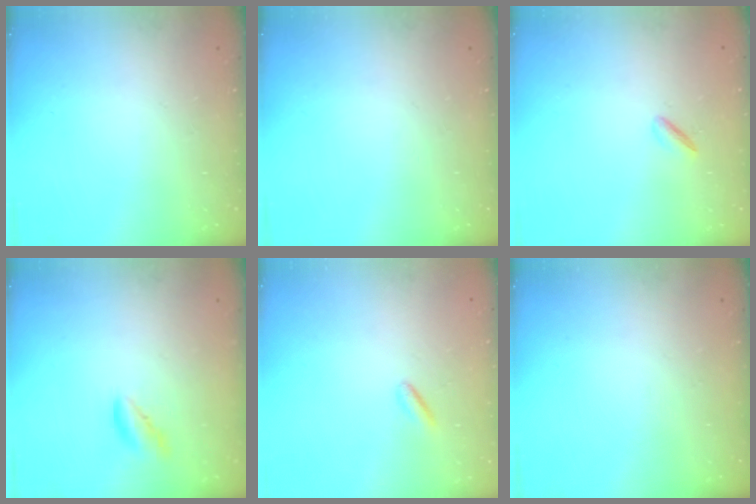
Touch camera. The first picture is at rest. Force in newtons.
{"total": 0.0}
{"total": 2.0, "press": 1.9, "slide": 0.7}
{"total": 0.0}
{"total": 2.5, "press": 2.4, "slide": 0.7}
{"total": 0.0}